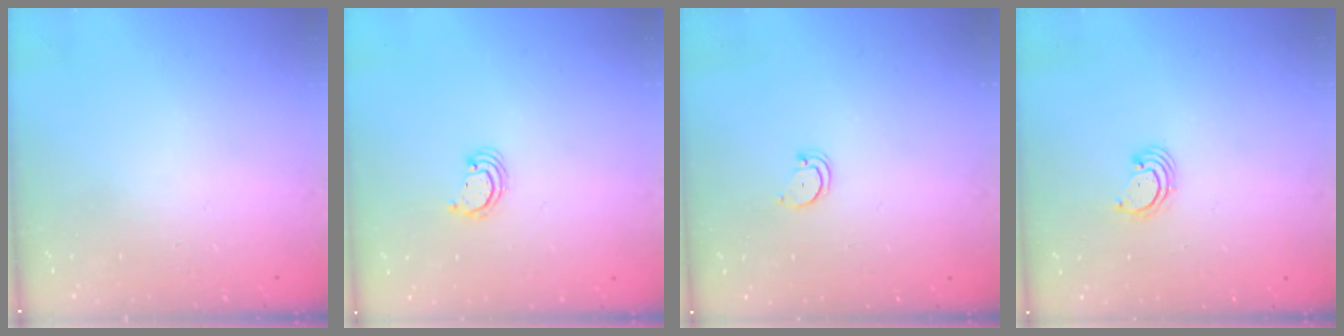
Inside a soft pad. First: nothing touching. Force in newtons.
{"total": 2.2, "press": 2.2, "slide": 0.2}
{"total": 2.5, "press": 2.5, "slide": 0.2}
{"total": 2.5, "press": 2.5, "slide": 0.3}